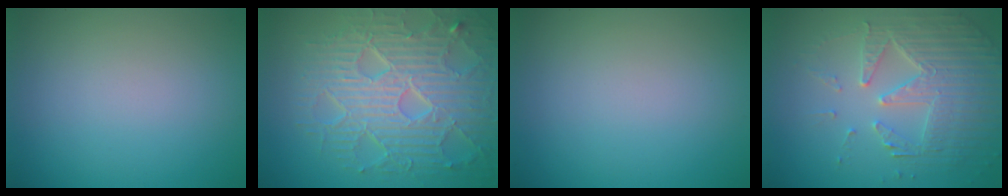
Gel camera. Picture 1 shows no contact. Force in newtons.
{"total": 8.9, "press": 6.2, "slide": 6.4}
{"total": 0.0}
{"total": 5.2, "press": 4.5, "slide": 2.6}